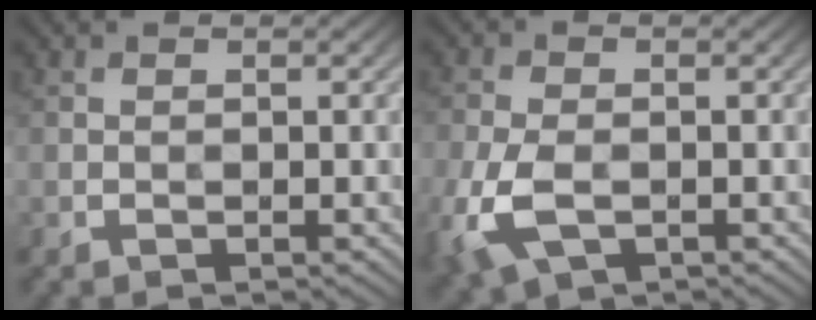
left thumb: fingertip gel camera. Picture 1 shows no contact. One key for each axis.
{"total": 7.7, "fx": -2.9, "fy": 4.5, "fz": 5.6, "tx": -0.149, "ty": -0.018, "tz": -0.061}